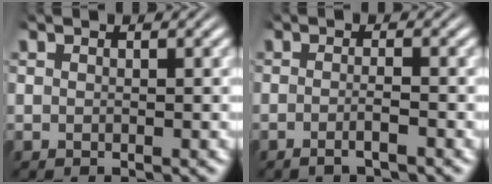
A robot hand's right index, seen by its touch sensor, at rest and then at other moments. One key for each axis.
{"total": 1.6, "fx": -1.3, "fy": -0.1, "fz": 1.0, "tx": -0.022, "ty": -0.003, "tz": -0.024}